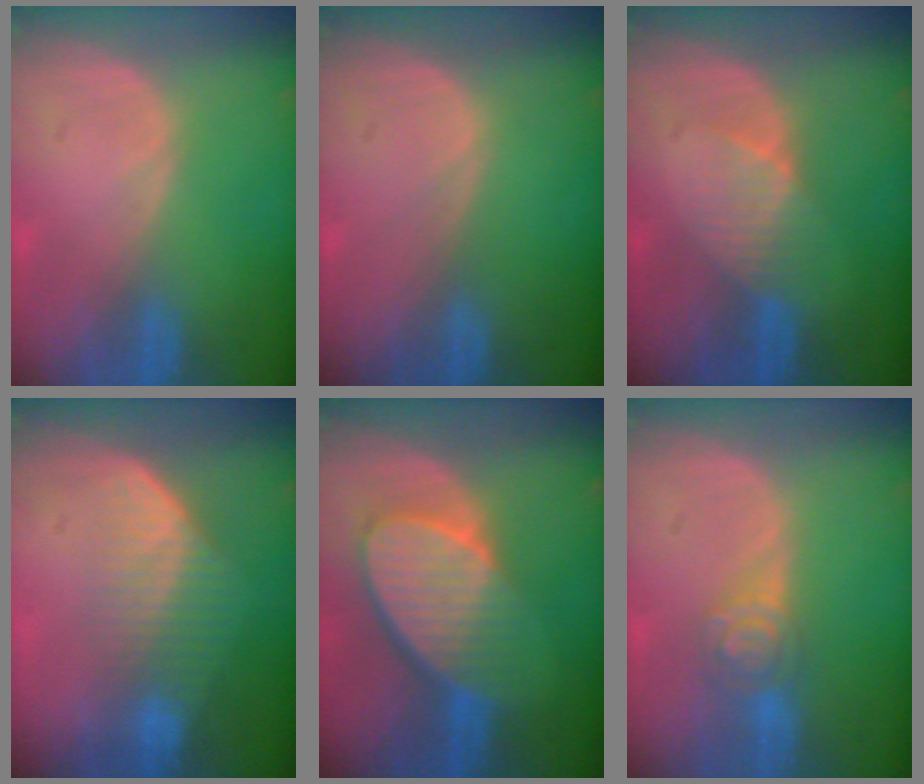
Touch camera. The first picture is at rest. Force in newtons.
{"total": 0.0}
{"total": 3.5, "press": 3.5, "slide": 0.4}
{"total": 7.2, "press": 6.1, "slide": 3.8}
{"total": 9.4, "press": 8.3, "slide": 4.4}
{"total": 4.3, "press": 4.3, "slide": 0.2}